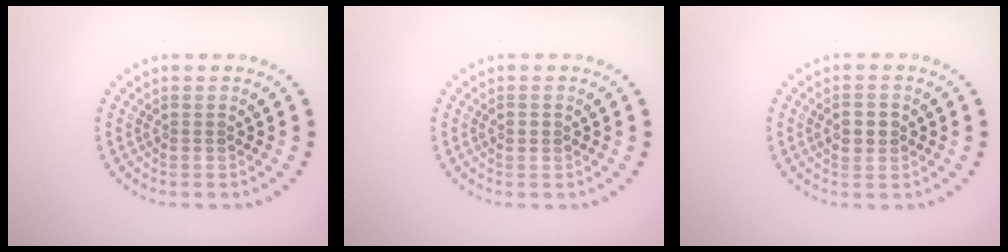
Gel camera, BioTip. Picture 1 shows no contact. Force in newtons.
{"total": 0.8, "press": 0.8, "slide": 0.1}
{"total": 2.4, "press": 2.4, "slide": 0.0}